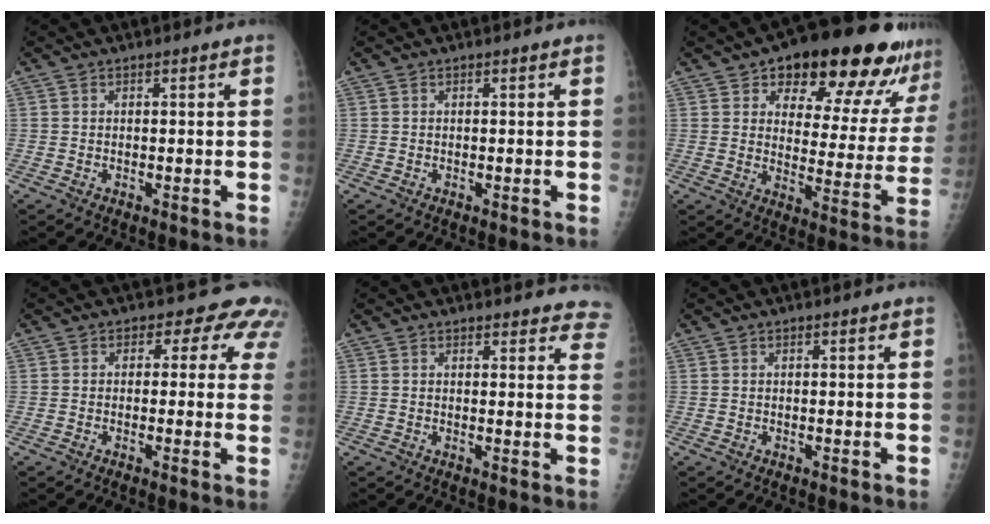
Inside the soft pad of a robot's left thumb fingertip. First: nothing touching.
{"total": 0.0}
{"total": 22.4, "force": [15.6, 8.5, 13.6], "torque": [-0.136, -0.059, 0.205]}
{"total": 5.8, "force": [3.9, 3.9, 1.7], "torque": [0.019, -0.010, 0.018]}
{"total": 9.3, "force": [8.6, 3.0, 1.9], "torque": [0.030, -0.032, 0.072]}
{"total": 0.7, "force": [0.5, 0.0, 0.4], "torque": [-0.008, 0.001, 0.009]}